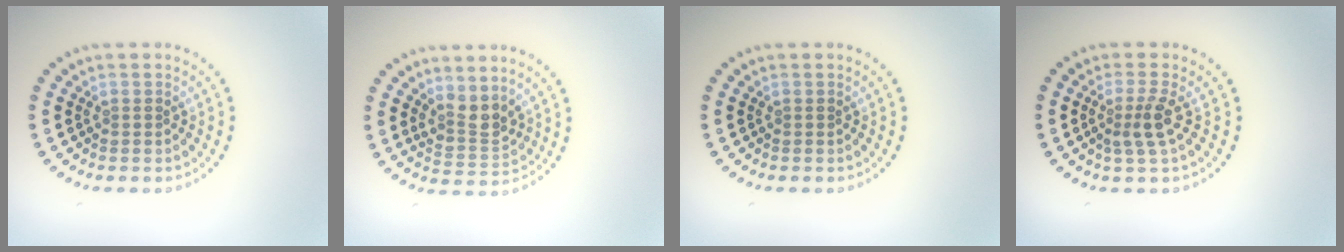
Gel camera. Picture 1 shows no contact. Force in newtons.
{"total": 2.7, "press": 2.1, "slide": 1.7}
{"total": 0.0}
{"total": 2.2, "press": 1.8, "slide": 1.4}